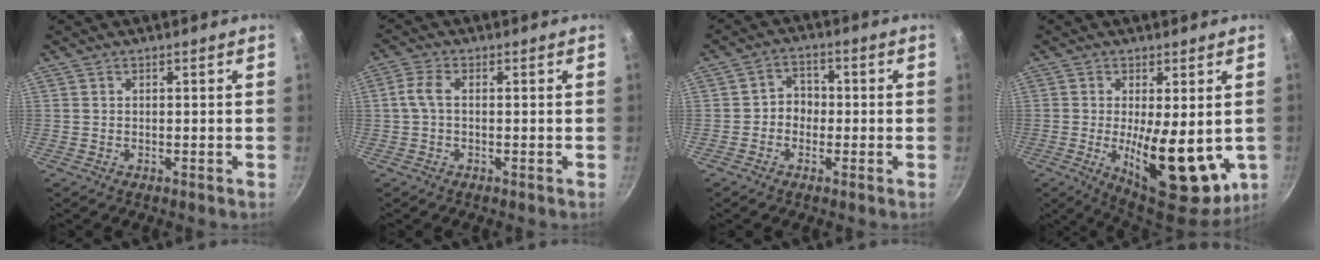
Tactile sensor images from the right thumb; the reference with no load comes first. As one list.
[{"total": 3.5, "force": [0.0, 1.9, 2.9], "torque": [-0.073, 0.013, -0.006]}, {"total": 4.4, "force": [-0.8, 3.8, 2.1], "torque": [-0.001, 0.018, -0.020]}, {"total": 16.8, "force": [-1.9, 6.8, 15.2], "torque": [-0.207, -0.022, -0.011]}]